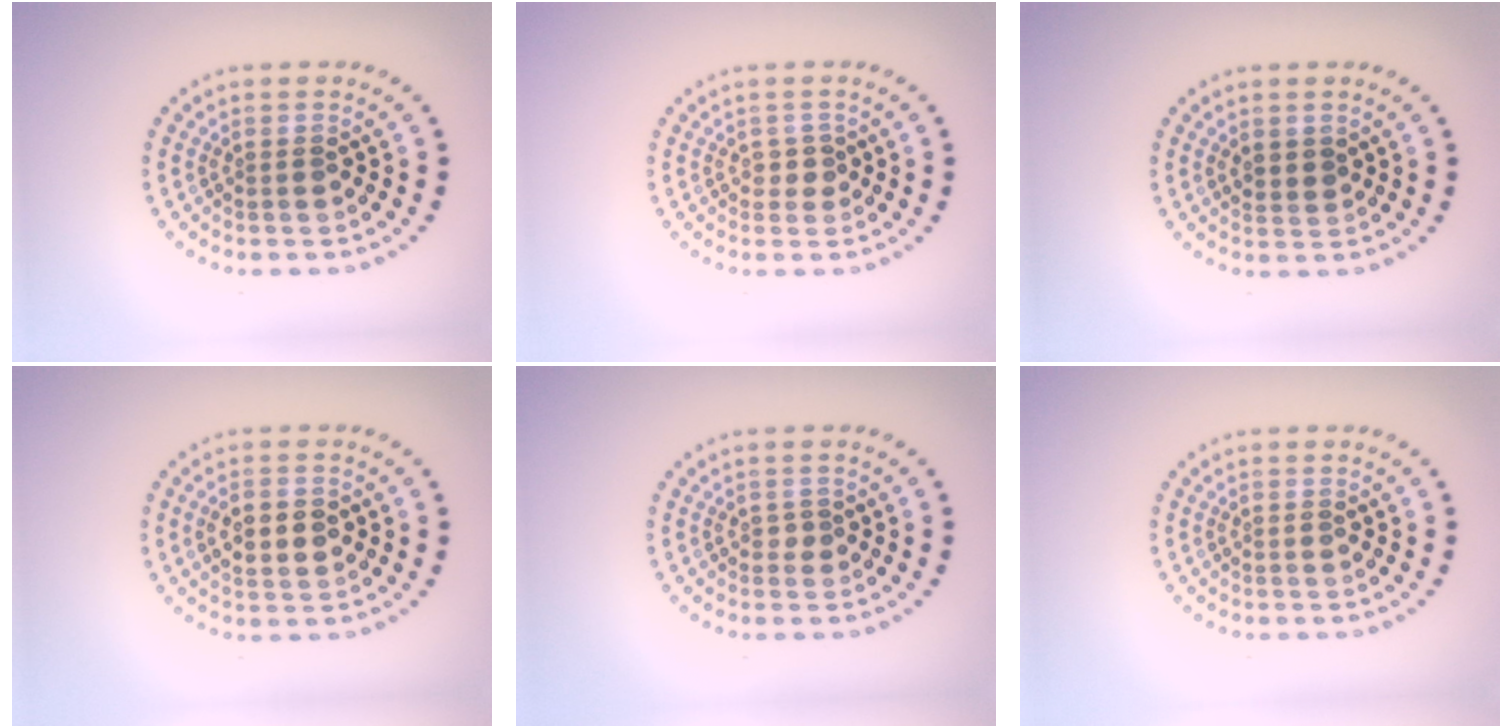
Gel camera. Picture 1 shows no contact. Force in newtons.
{"total": 1.1, "press": 0.9, "slide": 0.5}
{"total": 1.5, "press": 1.4, "slide": 0.7}
{"total": 2.9, "press": 2.9, "slide": 0.2}
{"total": 0.5, "press": 0.4, "slide": 0.3}
{"total": 0.0}